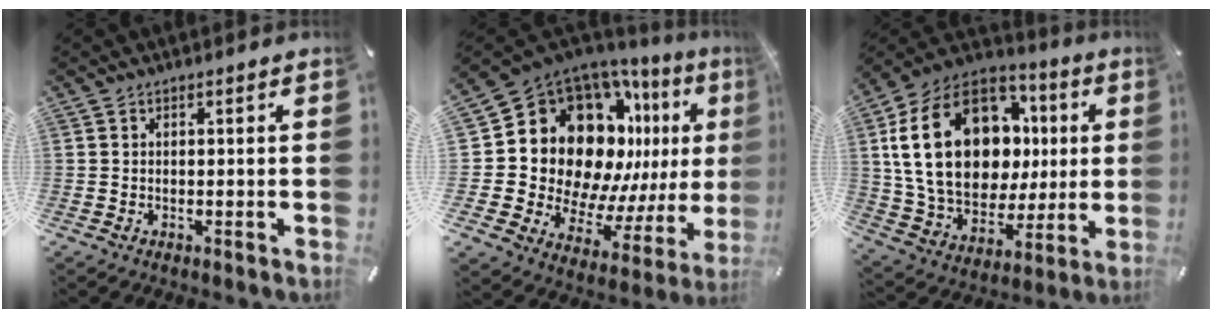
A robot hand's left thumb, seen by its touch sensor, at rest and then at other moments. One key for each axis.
{"total": 19.2, "fx": 6.4, "fy": 14.7, "fz": 10.5, "tx": -0.184, "ty": -0.100, "tz": 0.151}
{"total": 25.5, "fx": 5.4, "fy": 18.5, "fz": 16.7, "tx": -0.322, "ty": -0.011, "tz": 0.106}